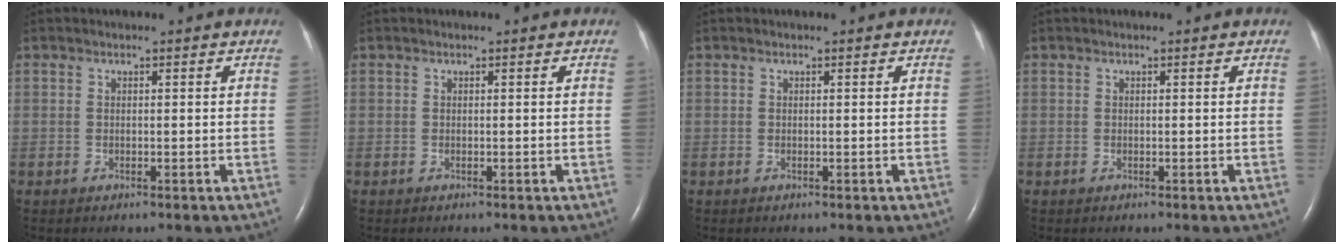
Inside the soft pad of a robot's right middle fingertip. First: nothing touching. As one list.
[{"total": 0.0}, {"total": 0.0}, {"total": 0.0}]